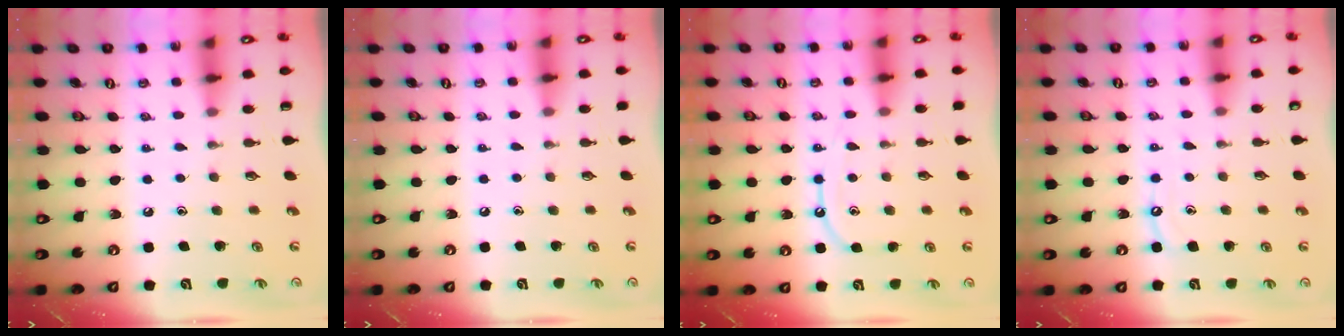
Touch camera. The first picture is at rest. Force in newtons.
{"total": 0.0}
{"total": 8.5, "press": 8.5, "slide": 0.9}
{"total": 5.0, "press": 5.0, "slide": 0.3}